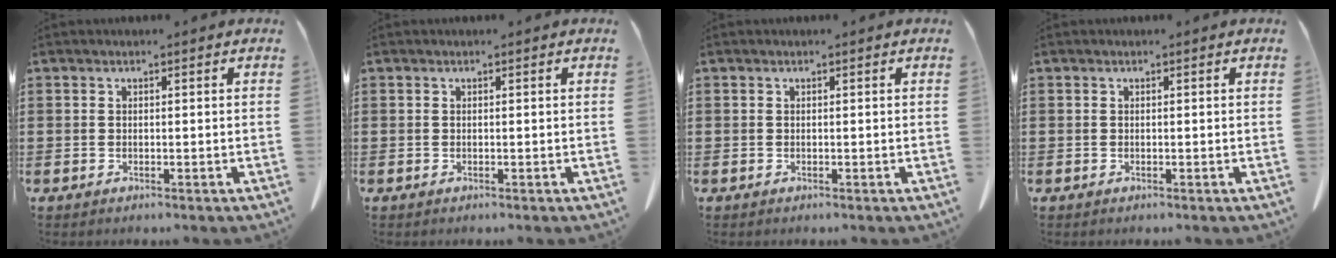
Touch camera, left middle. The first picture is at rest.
{"total": 0.0}
{"total": 0.0}
{"total": 0.0}